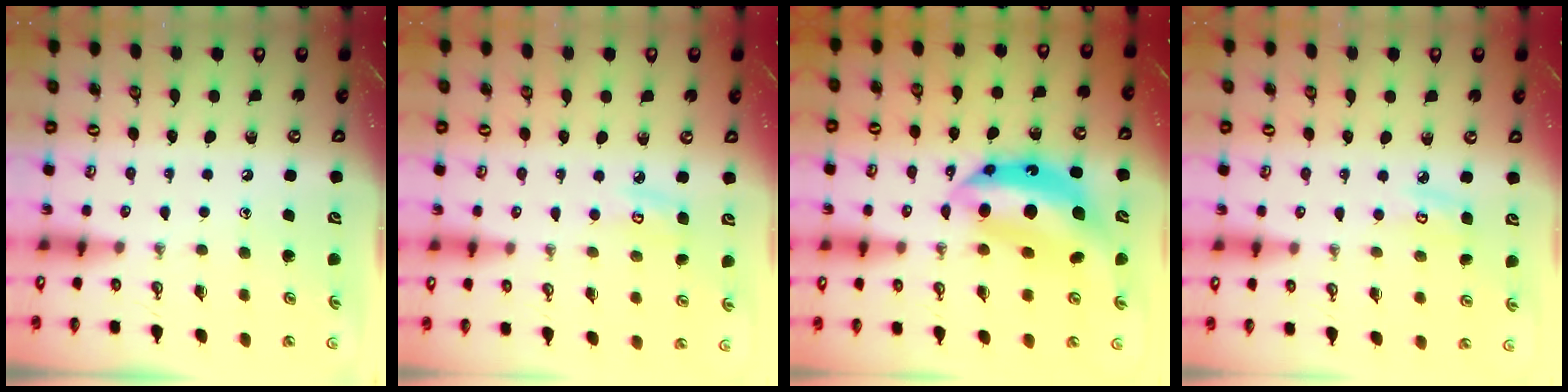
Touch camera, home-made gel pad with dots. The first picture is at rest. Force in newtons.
{"total": 5.2, "press": 5.2, "slide": 0.4}
{"total": 13.1, "press": 13.1, "slide": 0.9}
{"total": 5.2, "press": 5.2, "slide": 0.4}